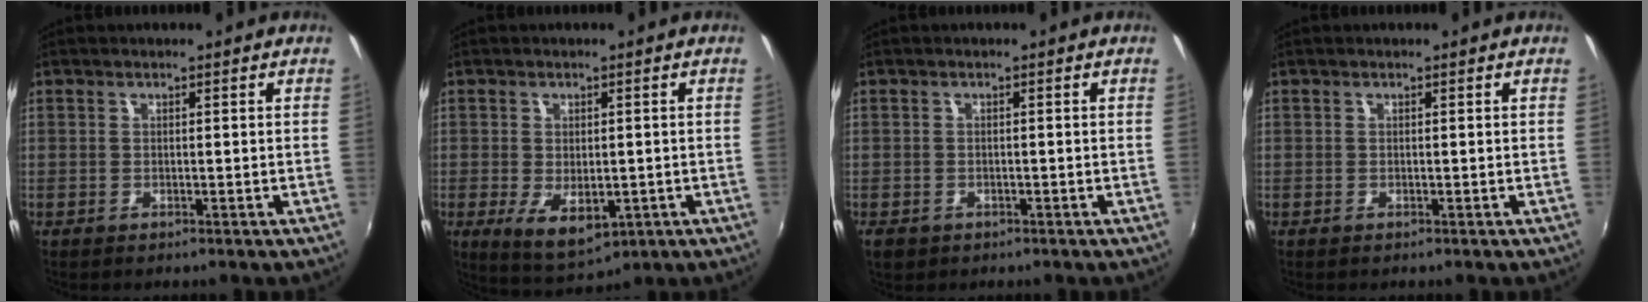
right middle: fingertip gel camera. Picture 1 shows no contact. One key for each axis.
{"total": 7.5, "fx": -1.9, "fy": 4.1, "fz": 5.9, "tx": -0.108, "ty": -0.021, "tz": -0.018}
{"total": 2.7, "fx": -1.3, "fy": 2.0, "fz": 1.3, "tx": -0.028, "ty": -0.005, "tz": -0.018}
{"total": 0.0}